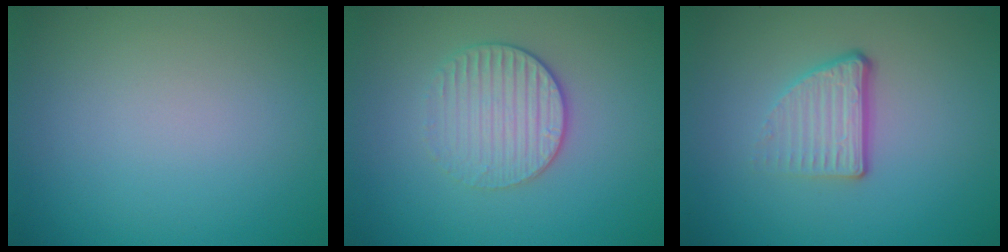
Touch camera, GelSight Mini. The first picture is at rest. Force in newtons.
{"total": 3.0, "press": 2.7, "slide": 1.3}
{"total": 3.6, "press": 2.3, "slide": 2.7}